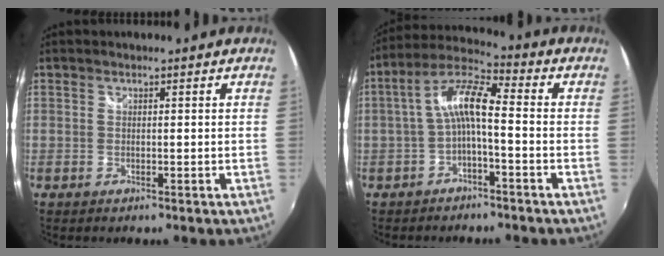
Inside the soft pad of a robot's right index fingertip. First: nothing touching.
{"total": 8.1, "force": [-1.6, 2.0, 7.7], "torque": [-0.168, 0.021, -0.031]}